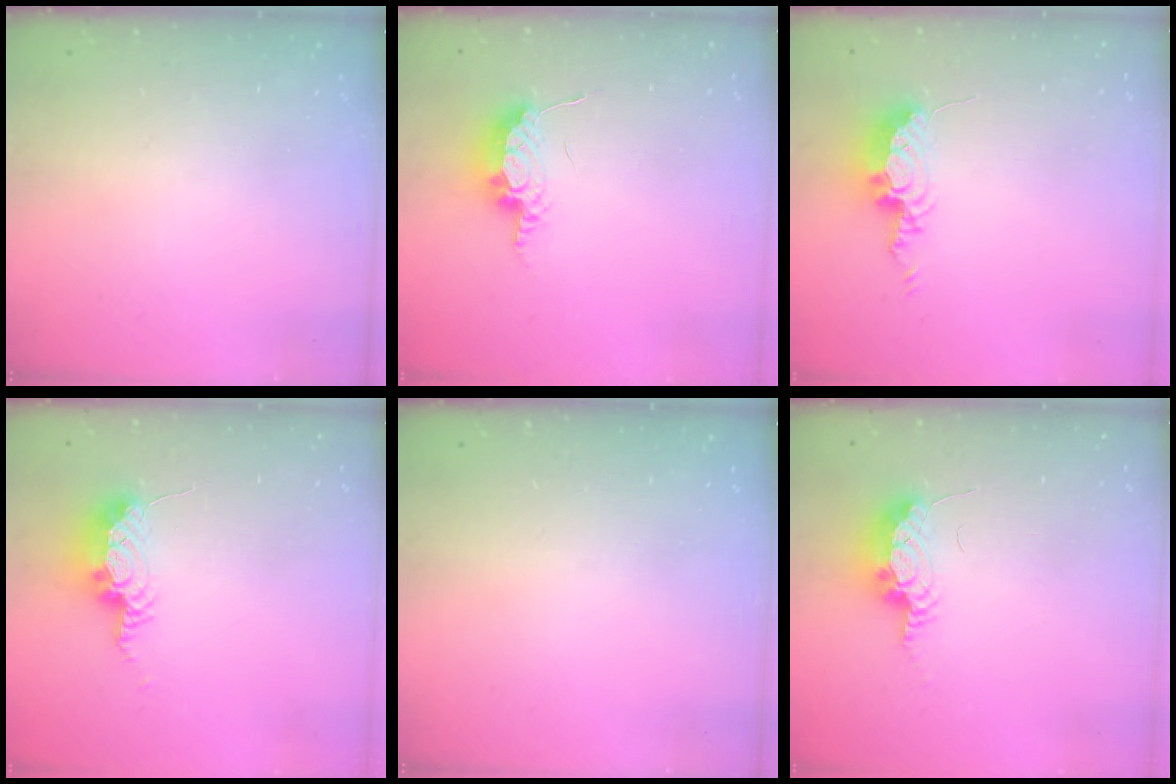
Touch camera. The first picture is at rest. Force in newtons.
{"total": 7.8, "press": 7.6, "slide": 1.8}
{"total": 8.9, "press": 8.9, "slide": 0.4}
{"total": 13.1, "press": 9.6, "slide": 8.9}
{"total": 0.0}
{"total": 14.9, "press": 10.1, "slide": 11.0}